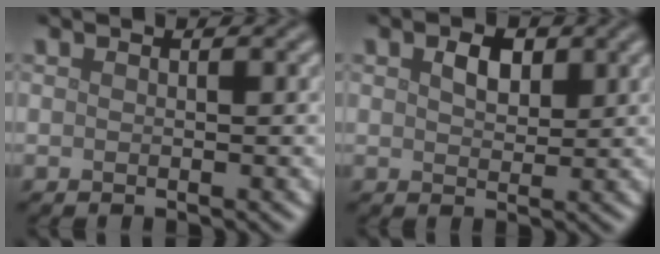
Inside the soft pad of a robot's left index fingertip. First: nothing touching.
{"total": 2.3, "force": [1.0, 1.4, 1.5], "torque": [-0.029, 0.001, 0.017]}